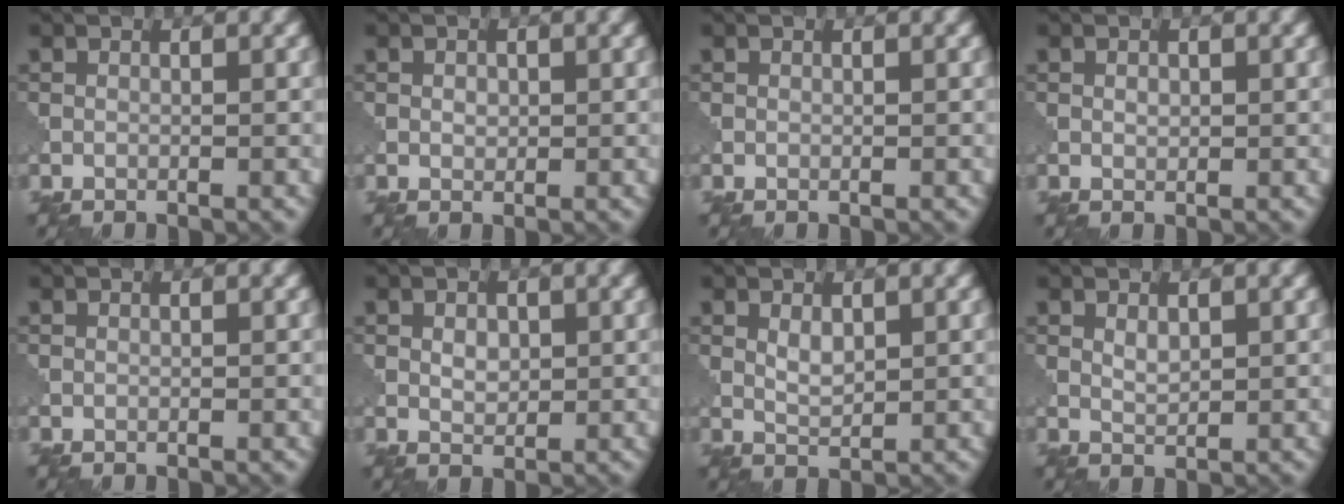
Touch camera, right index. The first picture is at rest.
{"total": 0.8, "force": [0.1, 0.6, 0.5], "torque": [-0.009, 0.000, 0.002]}
{"total": 0.0}
{"total": 0.7, "force": [0.1, 0.5, 0.4], "torque": [-0.008, 0.001, 0.003]}
{"total": 0.0}
{"total": 1.7, "force": [0.4, 1.1, 1.2], "torque": [-0.021, 0.000, 0.007]}
{"total": 1.8, "force": [0.7, 0.9, 1.4], "torque": [-0.030, -0.001, 0.016]}
{"total": 1.4, "force": [0.6, 0.7, 1.0], "torque": [-0.022, -0.001, 0.015]}